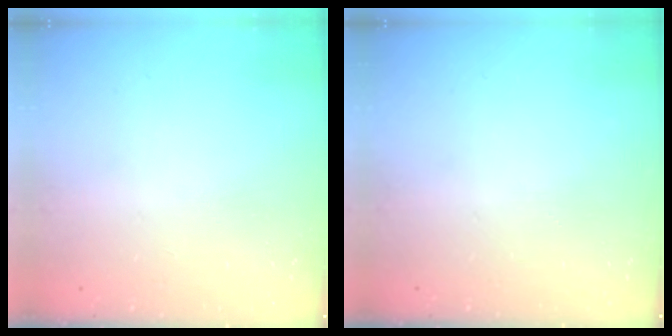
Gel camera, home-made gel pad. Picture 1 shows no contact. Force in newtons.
{"total": 0.0}